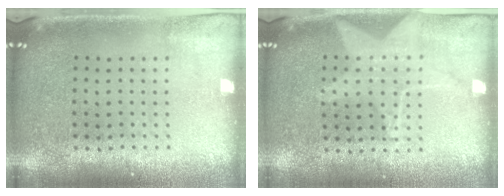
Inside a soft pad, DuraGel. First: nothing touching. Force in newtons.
{"total": 1.0, "press": 0.9, "slide": 0.4}